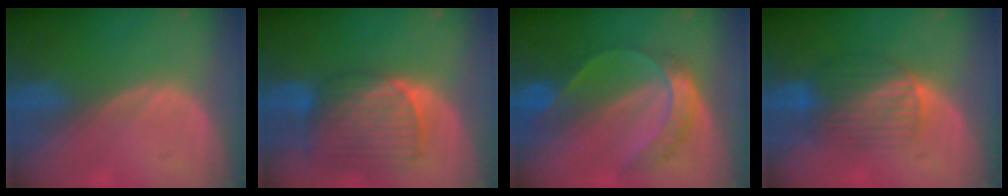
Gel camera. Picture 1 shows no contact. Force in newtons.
{"total": 10.3, "press": 8.7, "slide": 5.5}
{"total": 7.5, "press": 6.3, "slide": 4.1}
{"total": 6.5, "press": 6.4, "slide": 1.0}